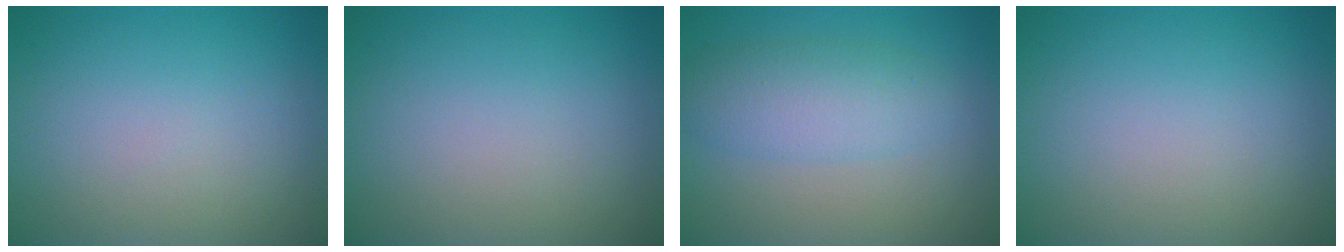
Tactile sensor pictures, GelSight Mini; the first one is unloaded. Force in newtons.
{"total": 0.0}
{"total": 4.0, "press": 4.0, "slide": 0.3}
{"total": 0.0}